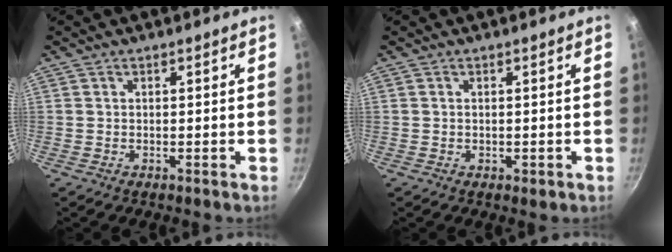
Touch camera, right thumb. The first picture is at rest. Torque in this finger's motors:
{"motor_torque": [-0.27, 0.01, -0.23, 0.07, 0.07]}